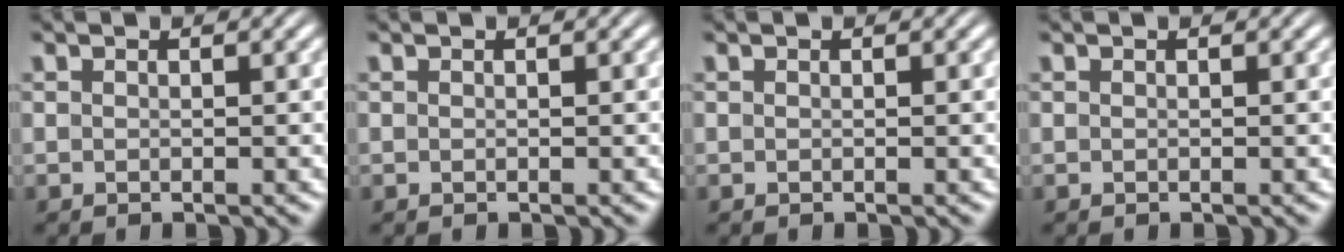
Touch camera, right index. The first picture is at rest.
{"total": 0.0}
{"total": 0.0}
{"total": 0.0}